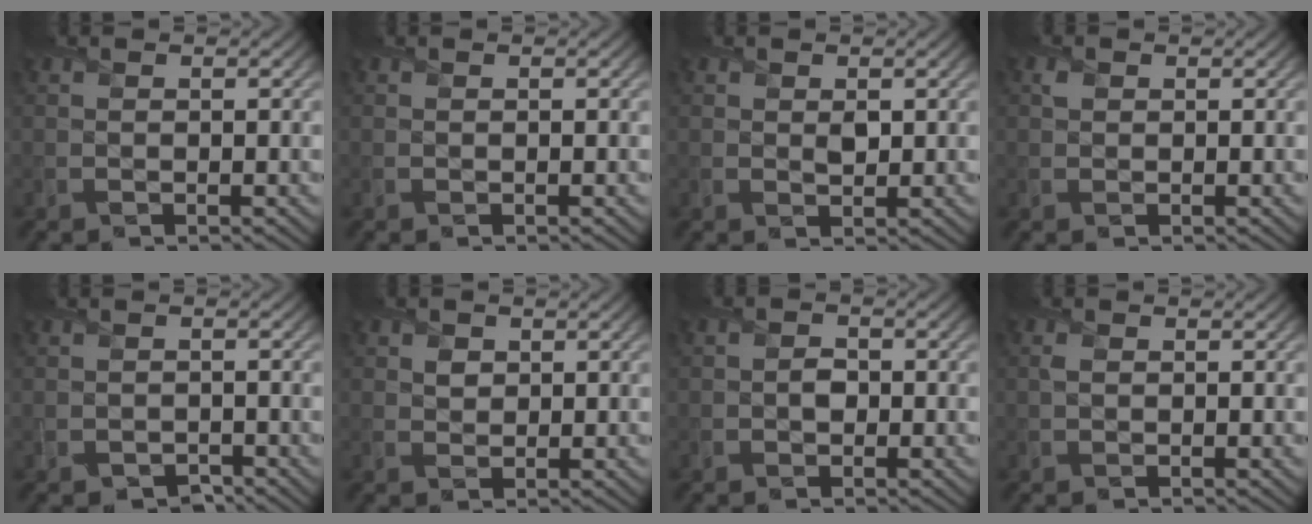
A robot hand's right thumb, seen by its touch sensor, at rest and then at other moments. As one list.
[{"total": 0.0}, {"total": 1.3, "force": [0.4, 0.9, 0.8], "torque": [-0.014, -0.007, 0.011]}, {"total": 0.7, "force": [0.4, 0.5, 0.1], "torque": [-0.004, 0.001, 0.004]}, {"total": 1.8, "force": [-1.2, 1.2, 0.4], "torque": [-0.006, -0.009, -0.022]}, {"total": 1.5, "force": [0.7, 1.3, 0.5], "torque": [-0.012, -0.003, 0.014]}, {"total": 1.4, "force": [-0.4, 1.1, 0.7], "torque": [-0.012, -0.001, -0.012]}, {"total": 0.6, "force": [0.2, 0.4, 0.4], "torque": [-0.011, 0.003, 0.000]}]